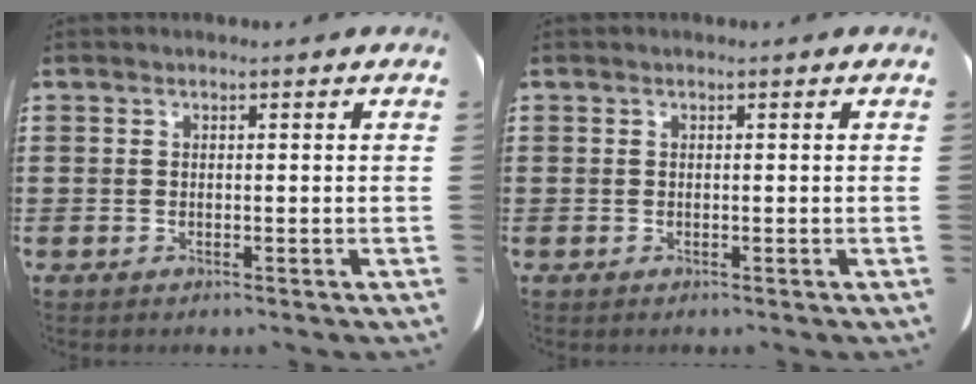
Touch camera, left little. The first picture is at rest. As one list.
[{"total": 0.0}]